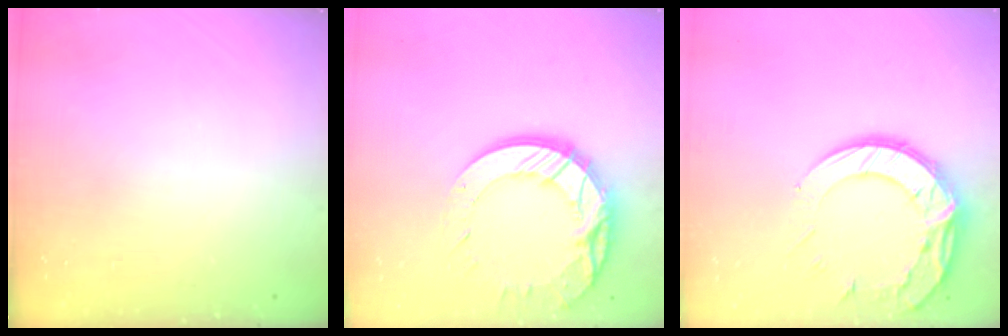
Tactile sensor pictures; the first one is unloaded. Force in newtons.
{"total": 17.3, "press": 17.2, "slide": 1.8}
{"total": 15.1, "press": 15.0, "slide": 1.3}